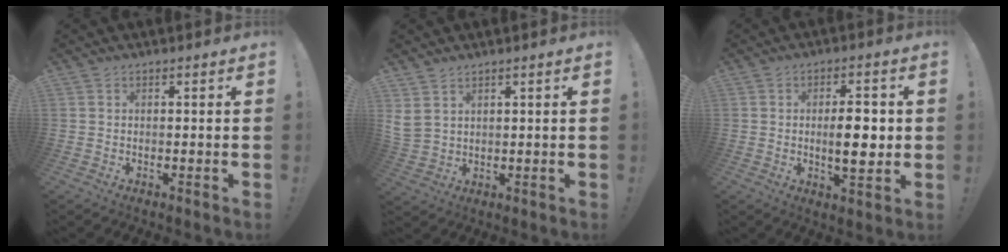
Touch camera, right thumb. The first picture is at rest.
{"total": 4.5, "force": [2.7, 2.9, 2.1], "torque": [-0.048, -0.010, 0.055]}
{"total": 8.6, "force": [-0.2, 3.0, 8.1], "torque": [-0.116, -0.004, -0.011]}